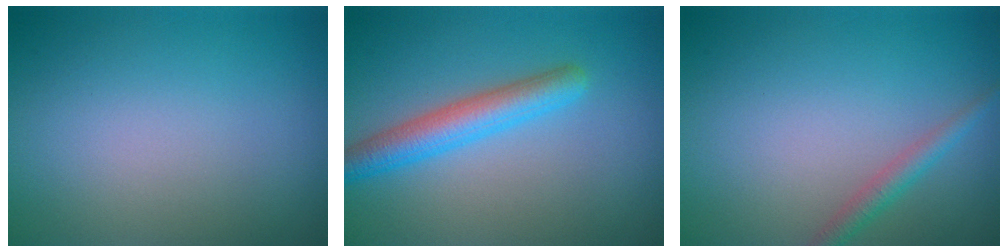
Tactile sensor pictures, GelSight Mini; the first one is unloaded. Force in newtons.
{"total": 3.8, "press": 3.8, "slide": 0.2}
{"total": 1.8, "press": 1.8, "slide": 0.0}